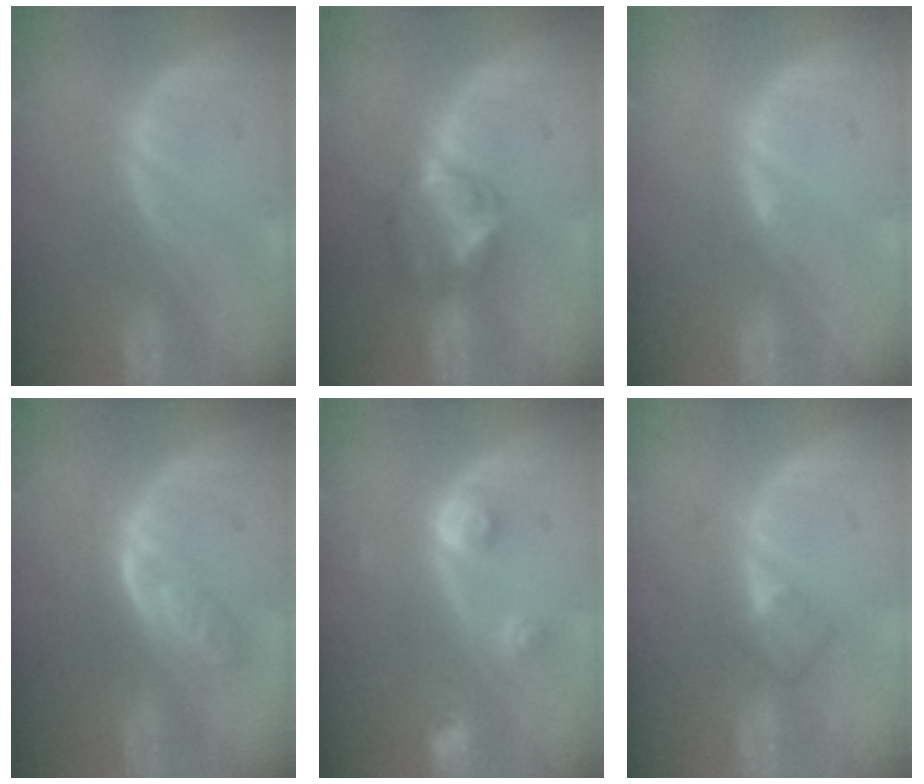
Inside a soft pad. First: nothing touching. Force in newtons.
{"total": 6.1, "press": 5.6, "slide": 2.5}
{"total": 0.6, "press": 0.5, "slide": 0.4}
{"total": 4.7, "press": 4.4, "slide": 1.9}
{"total": 3.0, "press": 2.8, "slide": 1.2}
{"total": 2.7, "press": 2.4, "slide": 1.1}